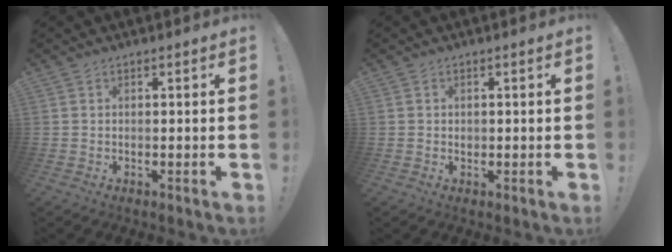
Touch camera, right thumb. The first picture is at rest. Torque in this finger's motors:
{"motor_torque": [0.09, 0.16, -0.05, -0.01, -0.02]}